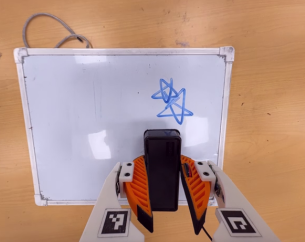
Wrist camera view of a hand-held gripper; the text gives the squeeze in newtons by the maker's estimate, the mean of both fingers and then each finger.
{"total": 9.6, "left": 8.0, "right": 11.2}